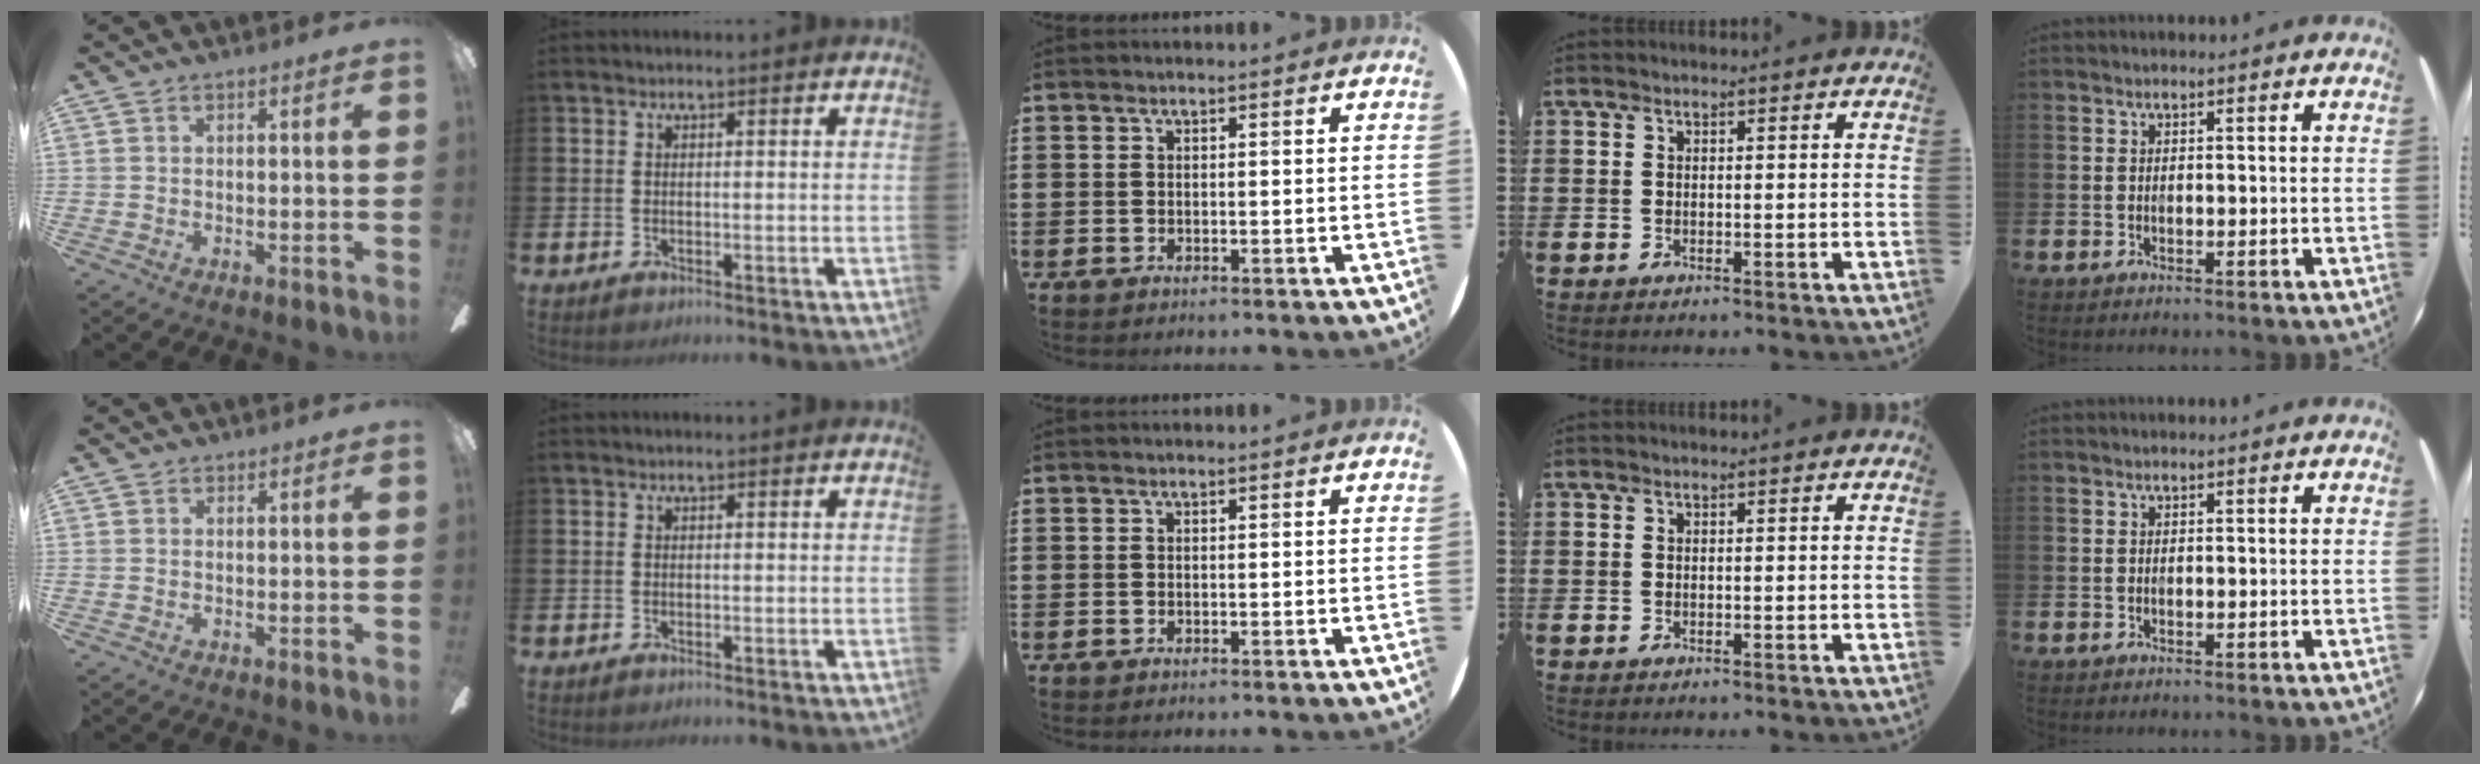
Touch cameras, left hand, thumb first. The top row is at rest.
{}